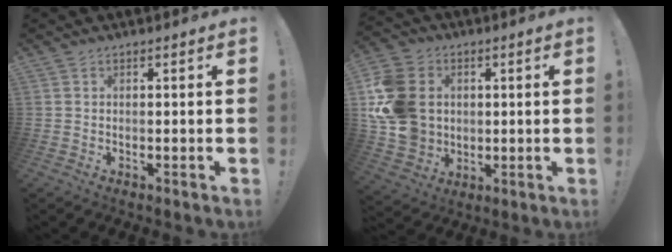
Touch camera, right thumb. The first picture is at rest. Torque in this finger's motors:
{"motor_torque": [1.19, 1.23, 0.84, 0.49, 0.31]}